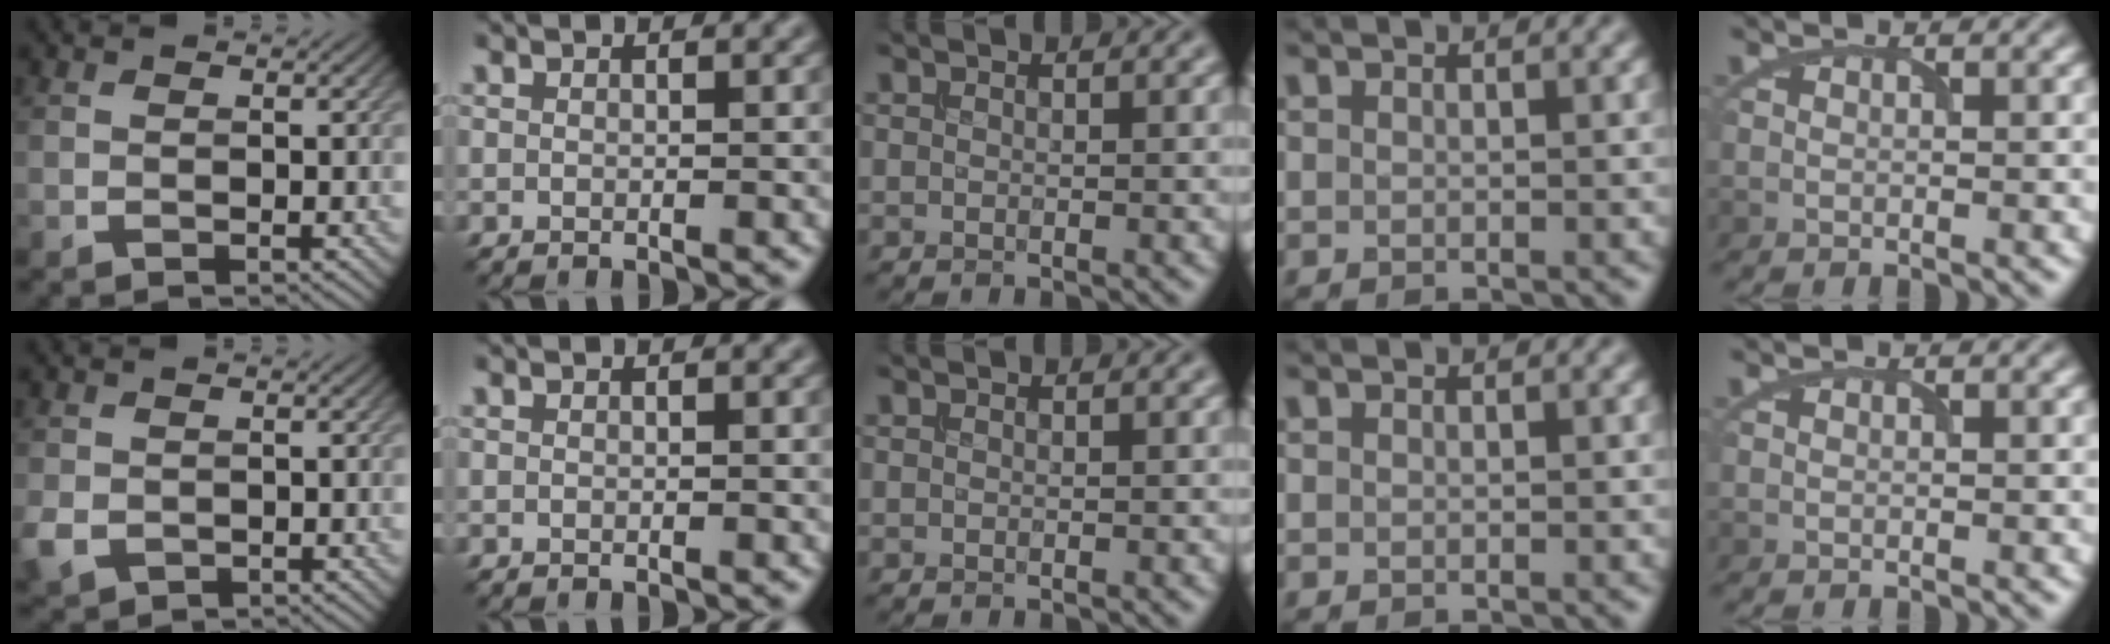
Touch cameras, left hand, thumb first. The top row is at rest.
{"thumb": {"total": 2.8, "force": [-0.4, 2.4, 1.5], "torque": [-0.043, -0.009, -0.008]}}